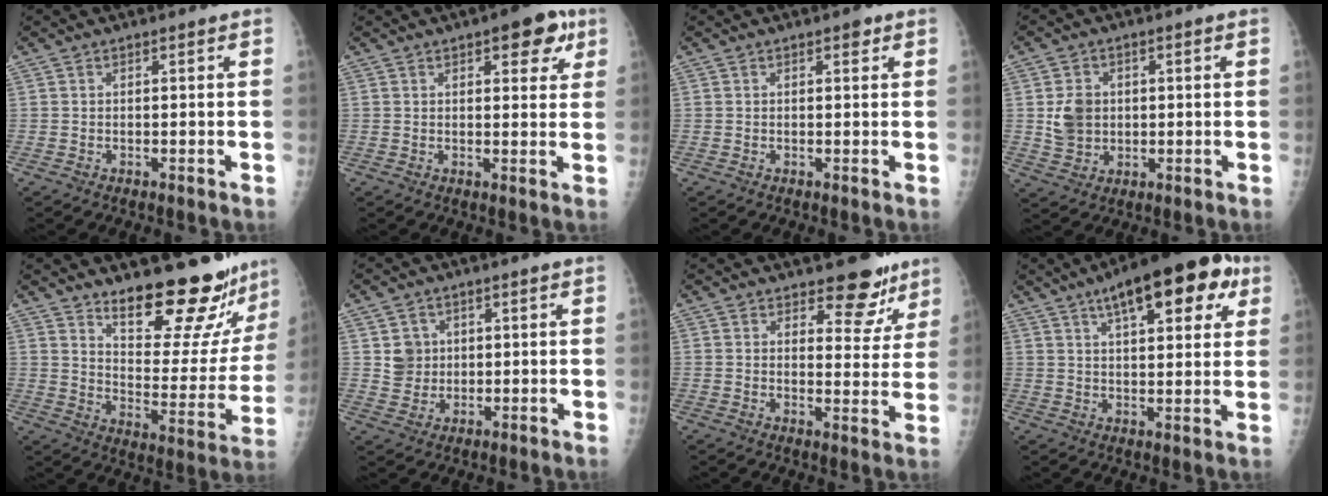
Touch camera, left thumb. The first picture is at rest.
{"total": 7.1, "force": [3.6, 3.2, 5.2], "torque": [-0.033, -0.009, 0.038]}
{"total": 1.3, "force": [0.7, 0.7, 0.8], "torque": [-0.003, -0.001, 0.007]}
{"total": 6.1, "force": [0.5, 5.2, 3.1], "torque": [-0.035, -0.005, 0.016]}
{"total": 20.8, "force": [17.8, 5.0, 9.5], "torque": [-0.089, -0.156, 0.246]}
{"total": 4.5, "force": [1.0, 4.3, 0.8], "torque": [0.009, -0.003, 0.021]}
{"total": 8.7, "force": [6.6, 4.1, 3.8], "torque": [-0.009, -0.046, 0.086]}
{"total": 17.4, "force": [8.7, 6.6, 13.6], "torque": [-0.166, -0.006, 0.122]}